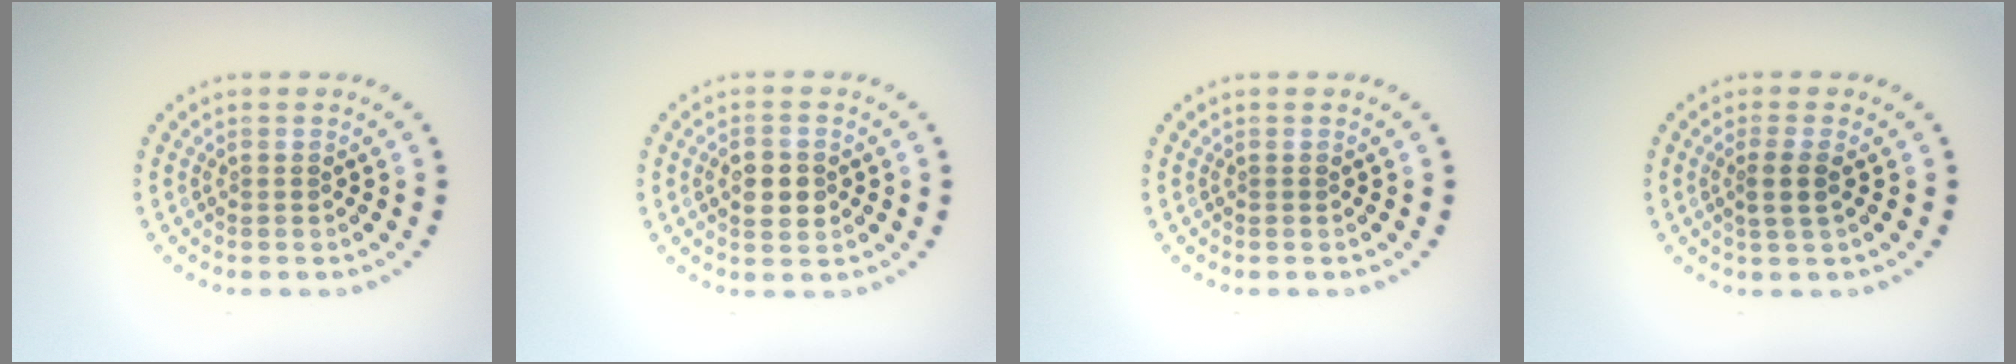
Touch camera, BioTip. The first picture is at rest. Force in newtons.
{"total": 2.6, "press": 2.6, "slide": 0.2}
{"total": 0.0}
{"total": 1.9, "press": 1.7, "slide": 0.8}